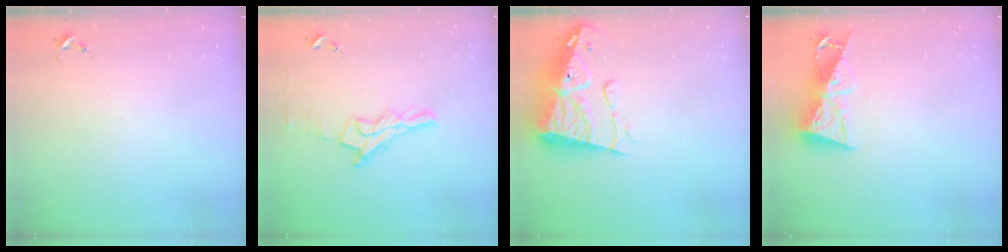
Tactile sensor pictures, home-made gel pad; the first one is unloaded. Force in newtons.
{"total": 12.4, "press": 12.3, "slide": 0.9}
{"total": 15.3, "press": 15.2, "slide": 1.3}
{"total": 9.5, "press": 9.4, "slide": 0.7}